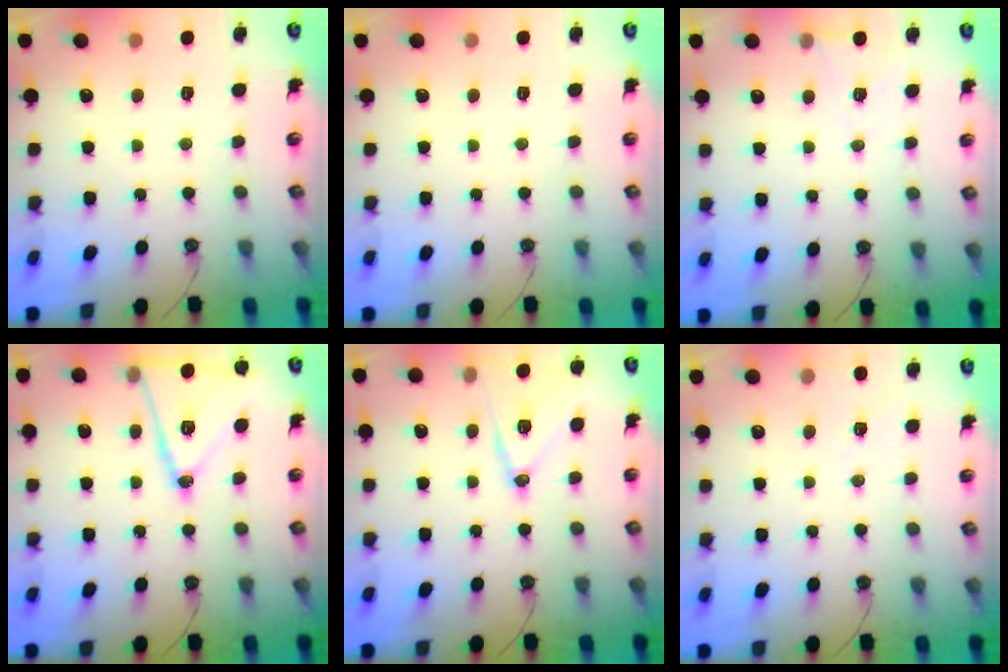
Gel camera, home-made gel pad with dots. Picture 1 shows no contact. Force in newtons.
{"total": 0.0}
{"total": 5.4, "press": 3.3, "slide": 4.2}
{"total": 17.0, "press": 16.6, "slide": 3.4}
{"total": 13.0, "press": 12.4, "slide": 3.8}
{"total": 4.3, "press": 4.2, "slide": 1.0}